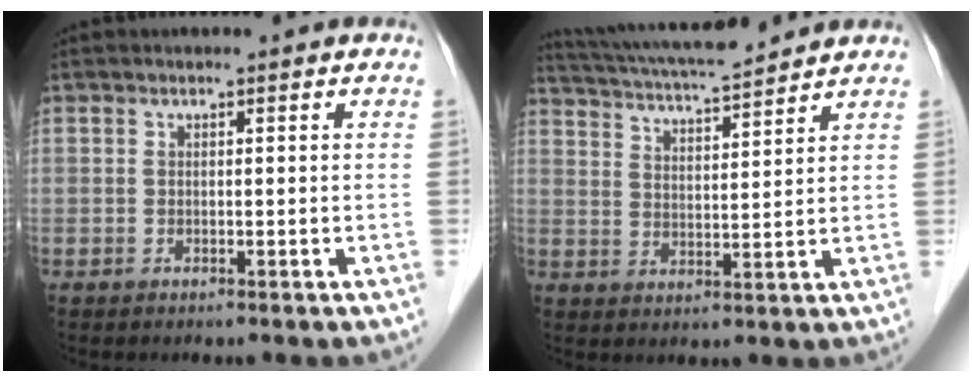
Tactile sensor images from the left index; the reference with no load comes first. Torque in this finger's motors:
{"motor_torque": [0.86, -1.02, 0.31, 0.07]}